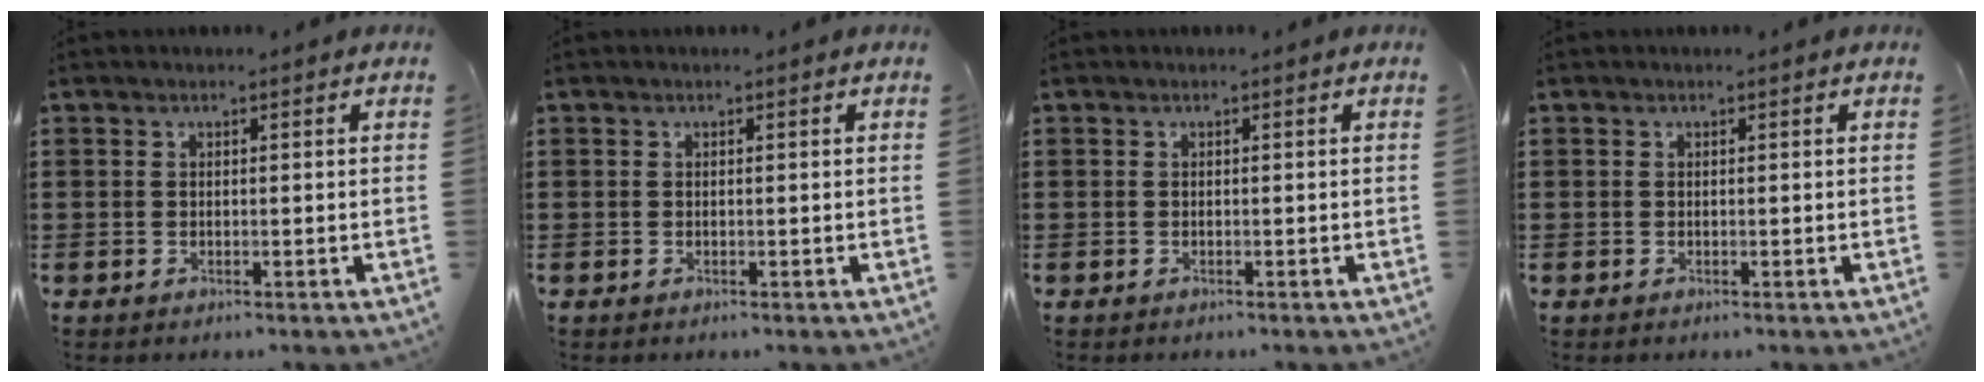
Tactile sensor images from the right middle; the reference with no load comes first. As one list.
[{"total": 0.0}, {"total": 0.0}, {"total": 0.0}]